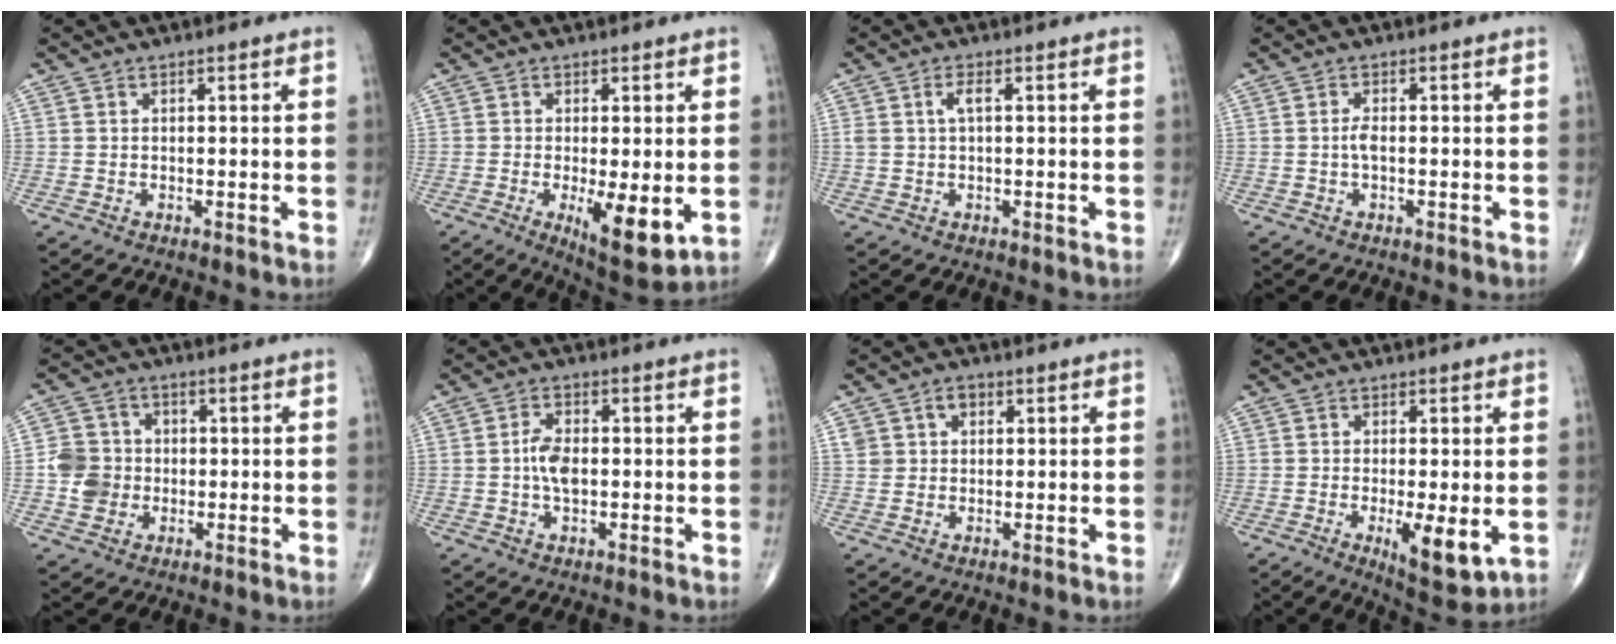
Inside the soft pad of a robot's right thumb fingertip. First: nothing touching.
{"total": 9.4, "force": [-2.0, 3.0, 8.7], "torque": [-0.128, -0.025, -0.024]}
{"total": 2.1, "force": [0.5, 0.7, 2.0], "torque": [-0.047, 0.008, 0.013]}
{"total": 1.6, "force": [-0.3, 0.5, 1.4], "torque": [-0.031, 0.000, -0.006]}
{"total": 7.3, "force": [-0.8, 6.7, 2.9], "torque": [-0.031, 0.012, -0.019]}
{"total": 4.8, "force": [-0.2, 2.6, 4.0], "torque": [-0.073, 0.005, -0.010]}
{"total": 3.7, "force": [1.4, 3.0, 1.7], "torque": [-0.007, -0.001, 0.024]}
{"total": 8.7, "force": [-2.0, 2.7, 8.0], "torque": [-0.118, -0.022, -0.025]}